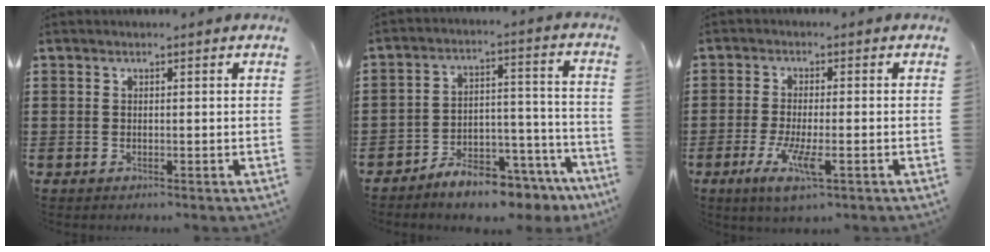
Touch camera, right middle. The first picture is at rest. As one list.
[{"total": 7.3, "force": [-6.9, 1.6, 2.0], "torque": [-0.024, 0.025, -0.126]}, {"total": 6.3, "force": [-2.5, 1.3, 5.6], "torque": [-0.124, -0.019, -0.046]}]